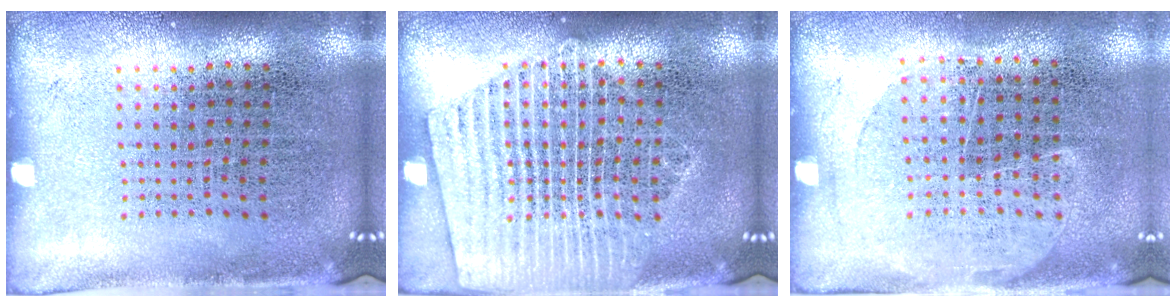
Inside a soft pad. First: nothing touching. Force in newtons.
{"total": 1.8, "press": 1.8, "slide": 0.3}
{"total": 1.3, "press": 1.1, "slide": 0.7}